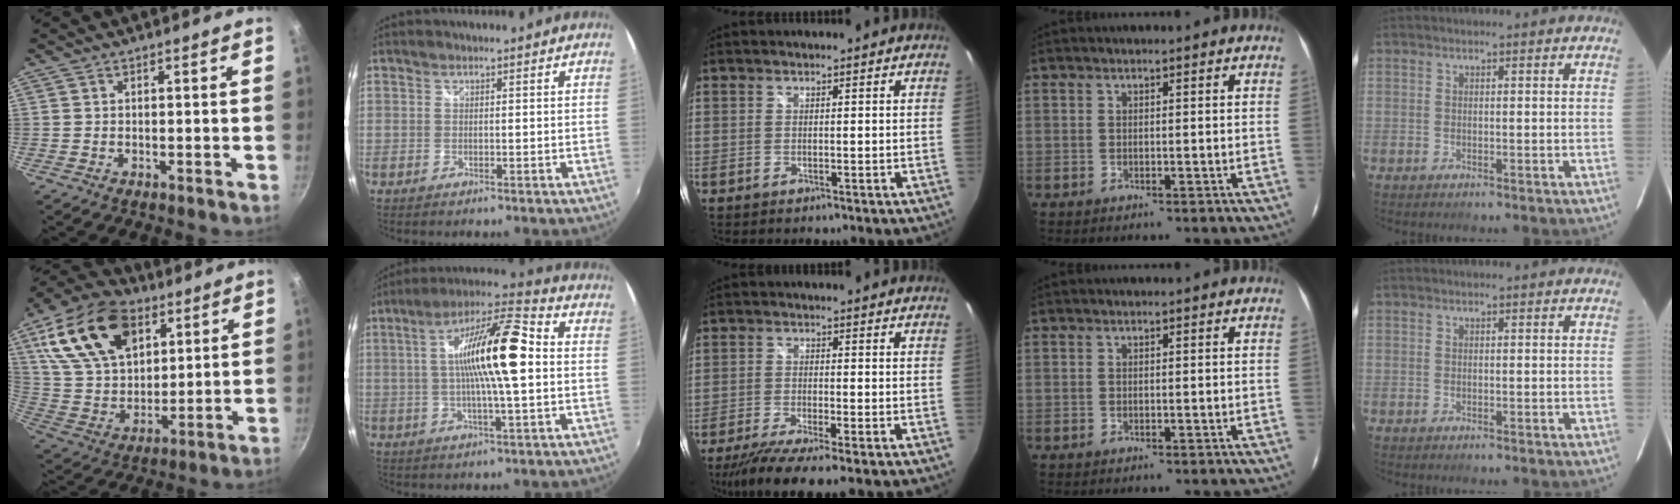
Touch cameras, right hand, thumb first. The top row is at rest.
{"thumb": {"total": 22.6, "force": [9.7, 14.2, 14.6], "torque": [-0.234, -0.021, 0.177]}, "index": {"total": 15.7, "force": [0.7, 2.5, 15.5], "torque": [-0.274, 0.016, 0.001]}, "middle": {"total": 8.7, "force": [-6.8, 0.2, 5.4], "torque": [-0.123, -0.033, -0.117]}}